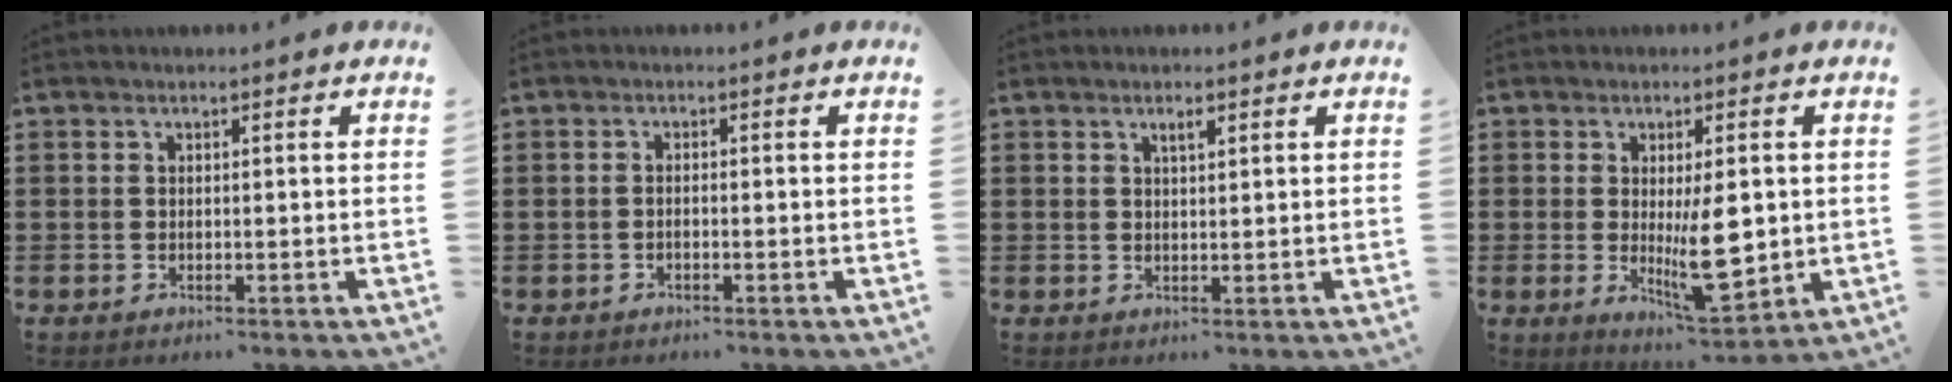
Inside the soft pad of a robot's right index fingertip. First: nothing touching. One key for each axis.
{"total": 0.8, "fx": -0.6, "fy": 0.0, "fz": 0.5, "tx": -0.011, "ty": -0.006, "tz": -0.011}
{"total": 1.4, "fx": 0.8, "fy": 0.4, "fz": 1.1, "tx": -0.022, "ty": 0.004, "tz": 0.013}
{"total": 8.8, "fx": -0.2, "fy": 2.9, "fz": 8.3, "tx": -0.143, "ty": -0.026, "tz": -0.004}